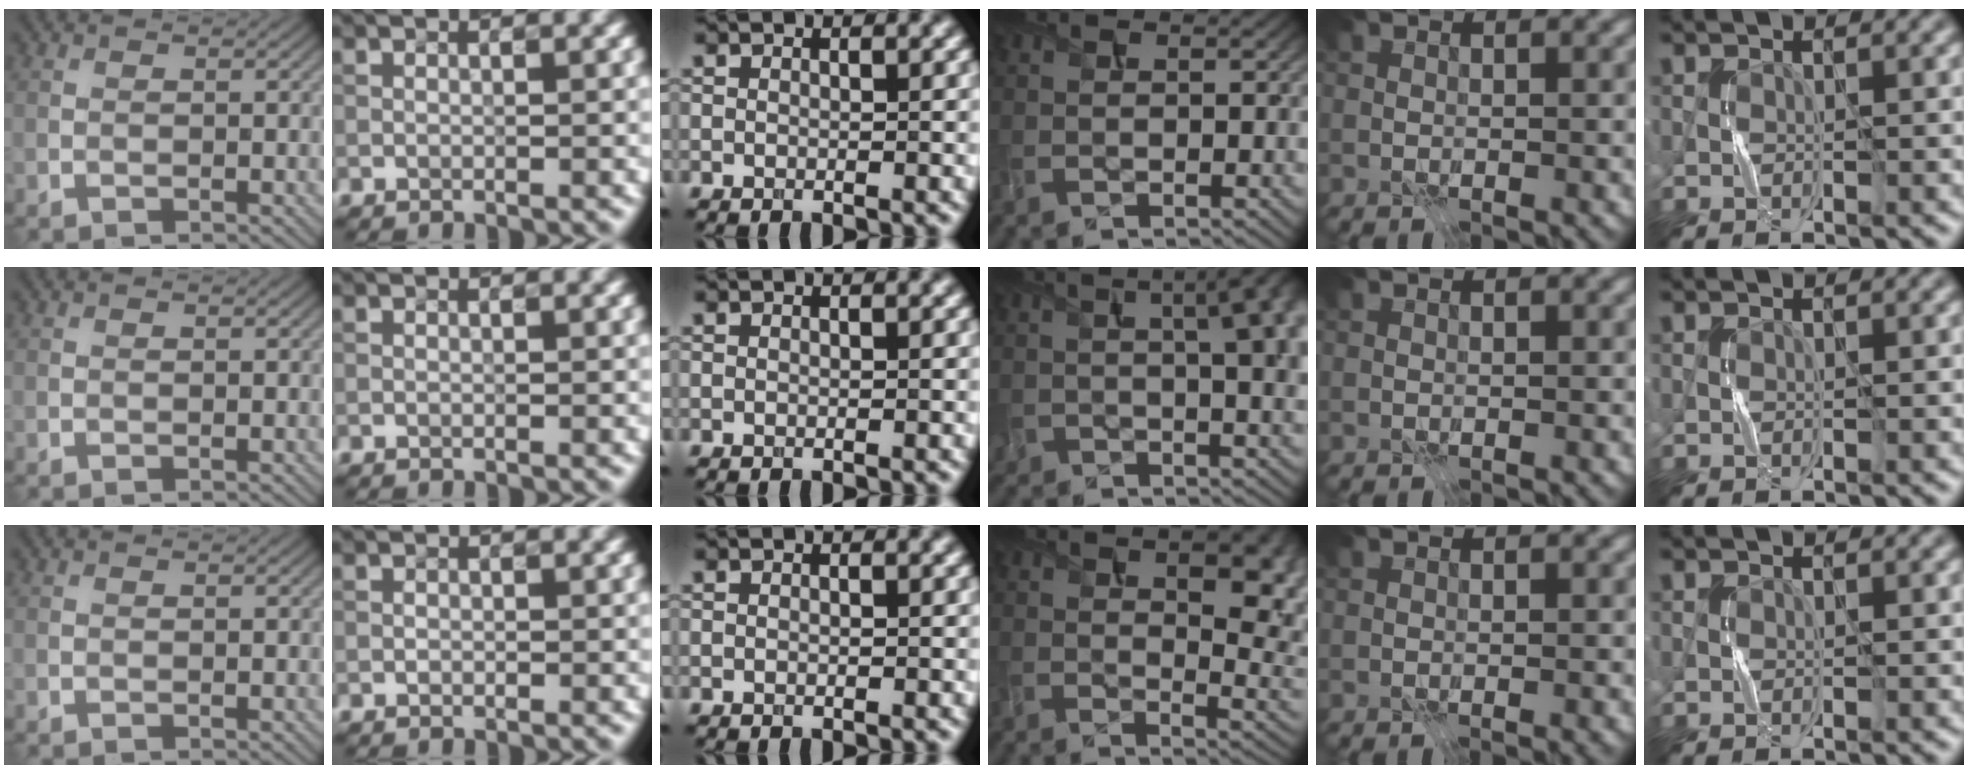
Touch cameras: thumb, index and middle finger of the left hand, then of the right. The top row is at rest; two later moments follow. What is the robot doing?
{"motion": "press", "object": "syringe"}